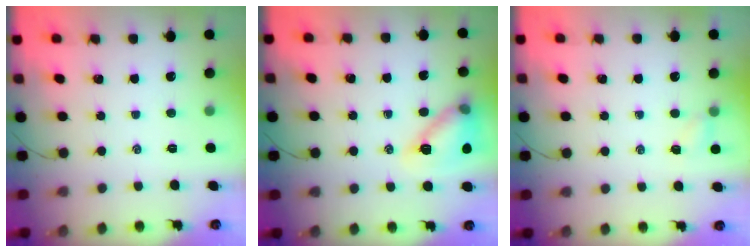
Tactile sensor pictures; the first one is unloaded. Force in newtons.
{"total": 14.4, "press": 14.3, "slide": 1.4}
{"total": 2.5, "press": 2.3, "slide": 0.9}